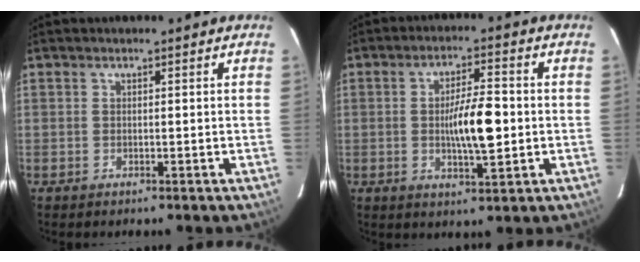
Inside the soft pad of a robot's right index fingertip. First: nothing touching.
{"total": 8.2, "force": [-0.6, 1.6, 8.0], "torque": [-0.141, 0.002, -0.009]}